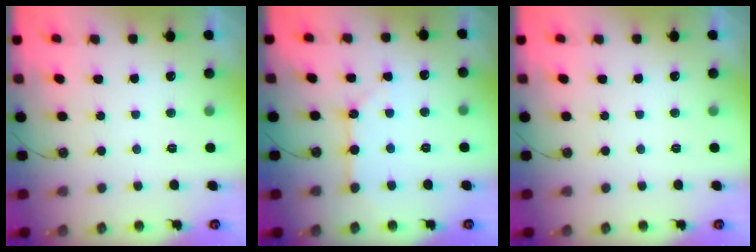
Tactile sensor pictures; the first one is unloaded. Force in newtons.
{"total": 2.4, "press": 2.4, "slide": 0.4}
{"total": 0.0}